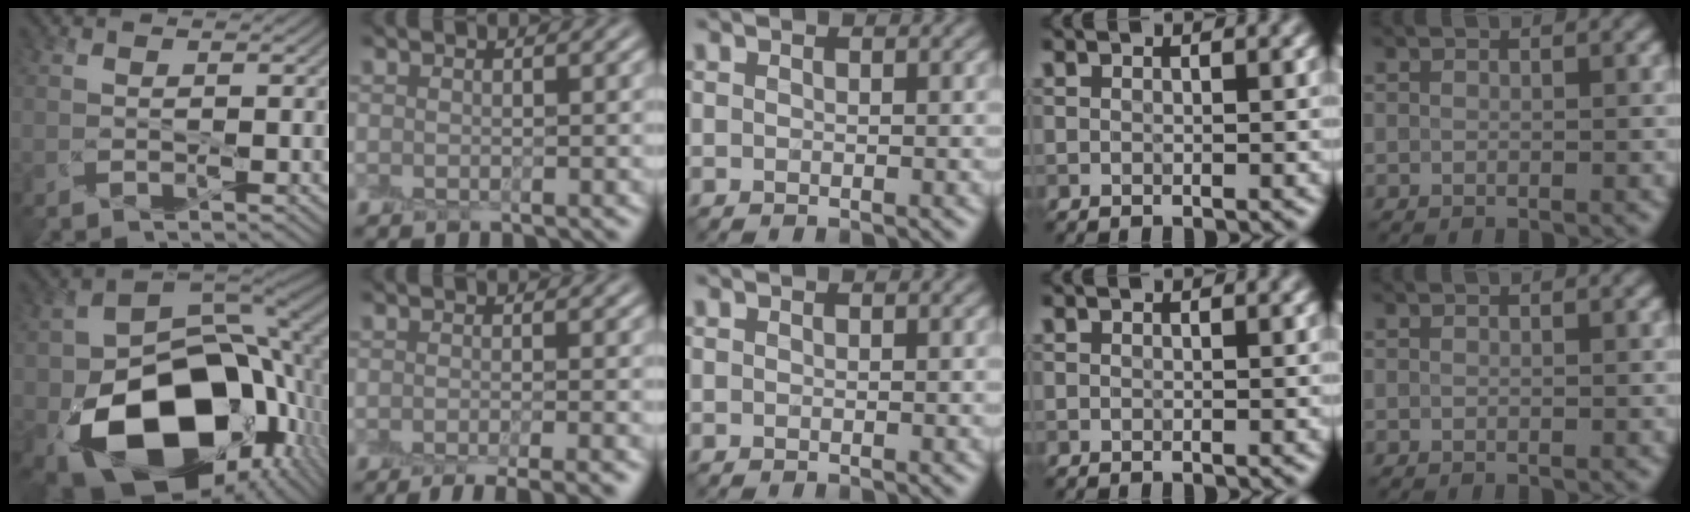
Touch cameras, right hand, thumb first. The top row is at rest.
{"thumb": {"total": 19.2, "force": [-4.8, 14.2, 12.1], "torque": [-0.226, -0.056, -0.043]}, "index": {"total": 4.9, "force": [-3.2, 1.3, 3.5], "torque": [-0.029, -0.006, -0.045]}}